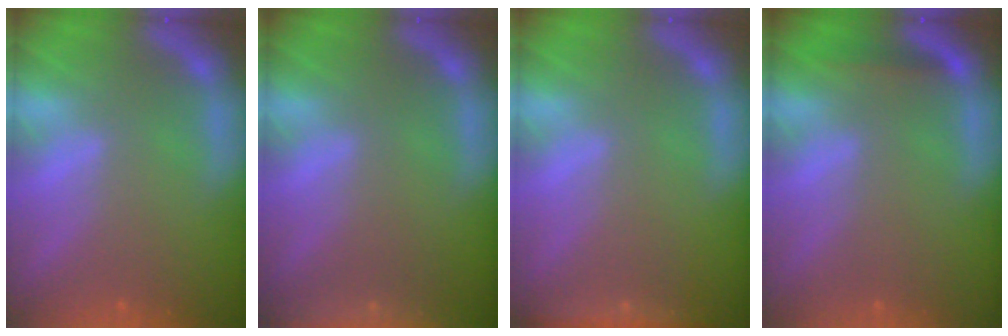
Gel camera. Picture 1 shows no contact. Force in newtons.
{"total": 6.9}
{"total": 2.4}
{"total": 1.4}